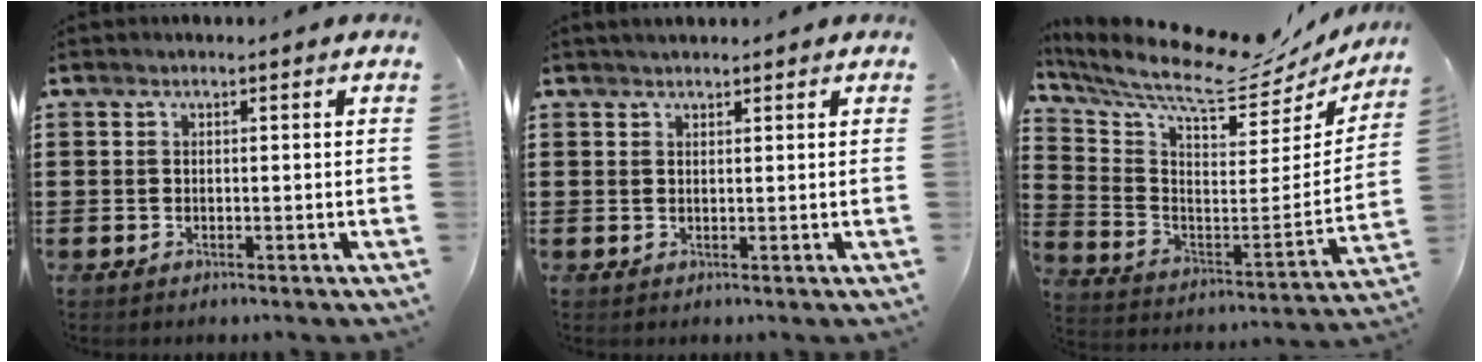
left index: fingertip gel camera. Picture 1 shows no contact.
{"total": 1.0, "force": [0.9, 0.3, 0.3], "torque": [-0.006, 0.003, 0.017]}
{"total": 10.2, "force": [8.6, 1.8, 5.2], "torque": [-0.134, -0.072, 0.140]}